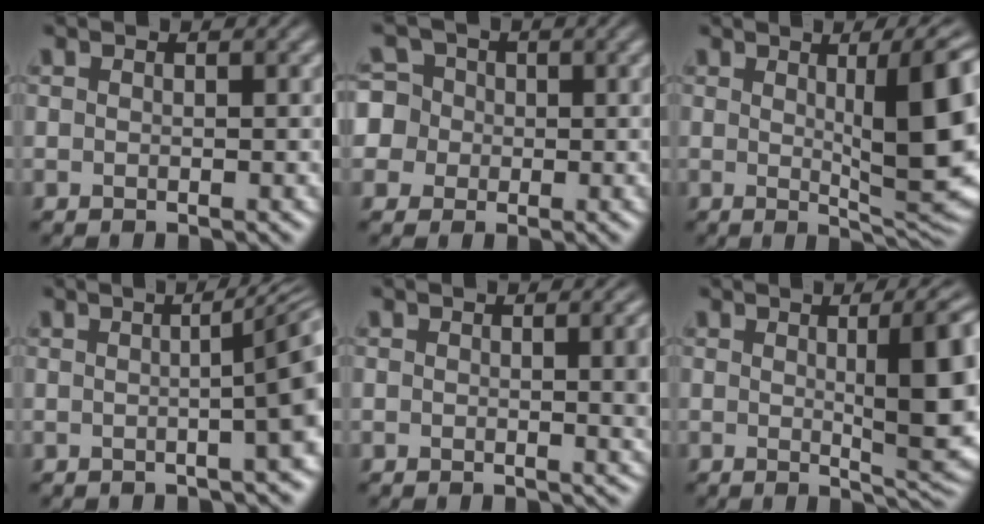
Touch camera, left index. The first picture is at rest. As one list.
[{"total": 6.1, "force": [0.2, 5.9, 1.7], "torque": [-0.030, 0.039, -0.017]}, {"total": 10.9, "force": [1.7, 2.5, 10.5], "torque": [-0.128, -0.004, 0.030]}, {"total": 7.5, "force": [-0.1, 2.2, 7.1], "torque": [-0.048, 0.016, -0.008]}, {"total": 3.4, "force": [0.2, 1.0, 3.2], "torque": [-0.035, 0.001, 0.000]}, {"total": 10.0, "force": [1.1, 2.6, 9.5], "torque": [-0.107, 0.001, 0.021]}]